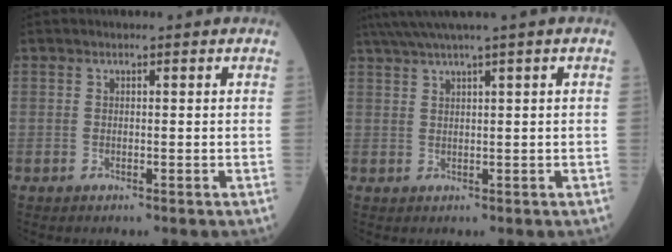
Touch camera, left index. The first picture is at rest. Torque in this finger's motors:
{"motor_torque": [-0.64, -1.50, 0.51, 0.15]}